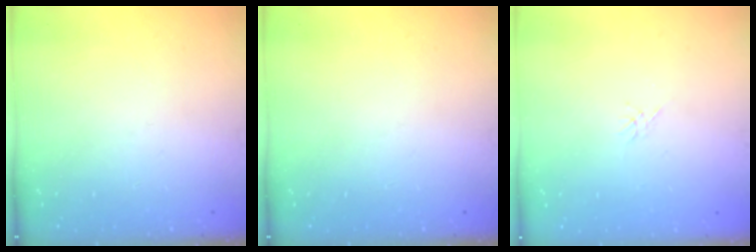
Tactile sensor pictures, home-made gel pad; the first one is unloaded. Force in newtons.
{"total": 0.0}
{"total": 0.0}